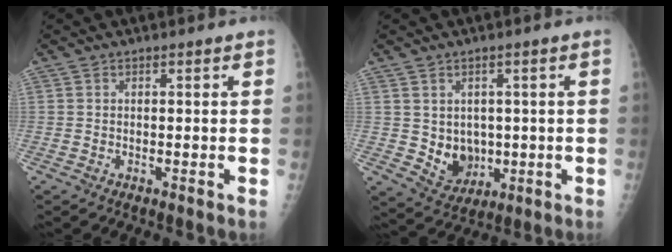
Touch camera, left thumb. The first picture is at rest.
{"total": 6.7, "force": [0.0, 5.5, 3.7], "torque": [-0.028, -0.009, 0.020]}